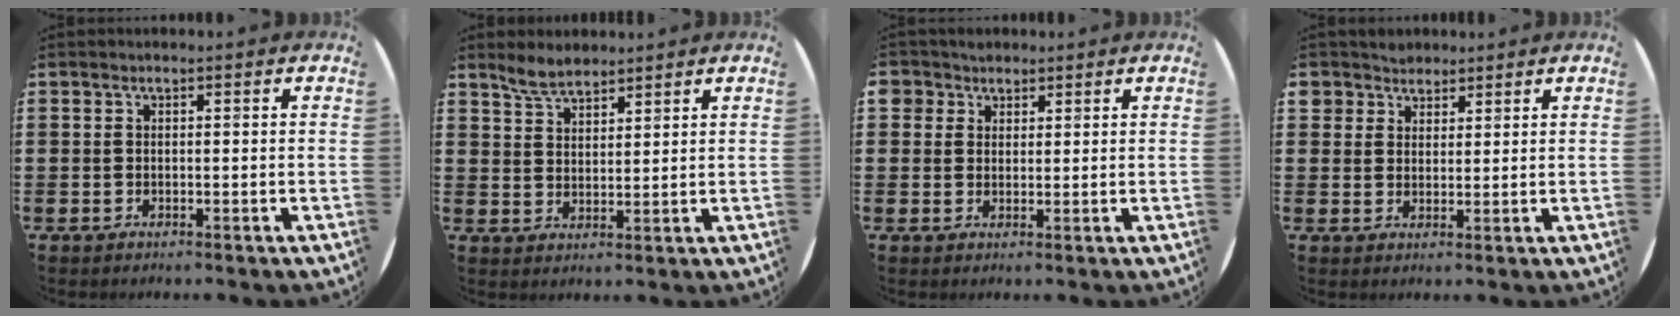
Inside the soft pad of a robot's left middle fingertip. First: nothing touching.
{"total": 3.9, "force": [3.6, 1.3, 1.0], "torque": [-0.028, -0.002, 0.068]}
{"total": 2.5, "force": [1.8, 1.8, -0.2], "torque": [0.005, 0.005, 0.033]}
{"total": 3.1, "force": [2.5, 1.8, -0.4], "torque": [-0.003, 0.007, 0.050]}